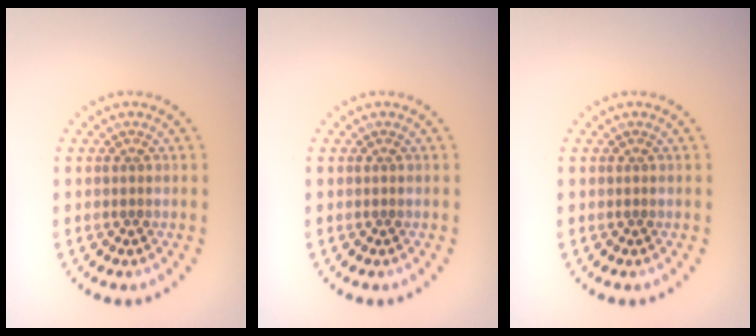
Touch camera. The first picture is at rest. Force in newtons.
{"total": 0.0}
{"total": 0.0}